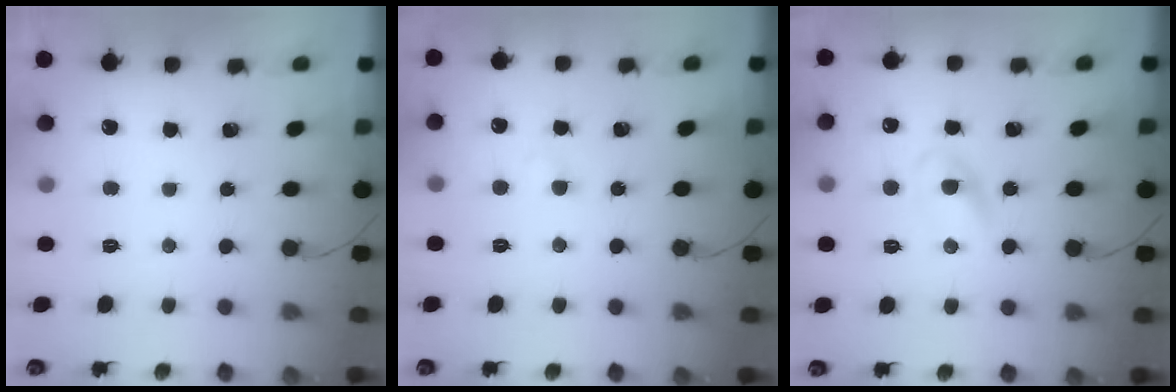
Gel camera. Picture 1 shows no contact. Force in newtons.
{"total": 1.9, "press": 1.7, "slide": 0.9}
{"total": 2.7, "press": 2.5, "slide": 1.1}